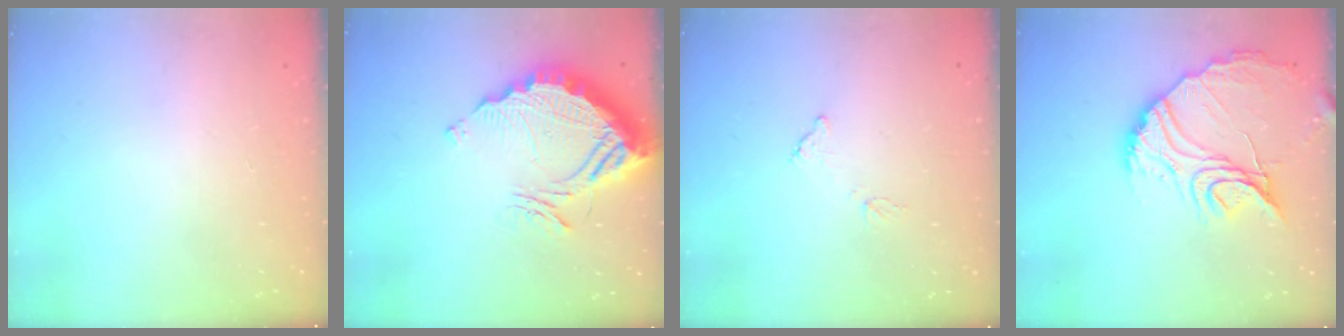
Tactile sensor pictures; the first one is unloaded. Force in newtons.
{"total": 15.9, "press": 15.8, "slide": 1.2}
{"total": 6.9, "press": 6.9, "slide": 0.3}
{"total": 16.8, "press": 16.7, "slide": 1.3}